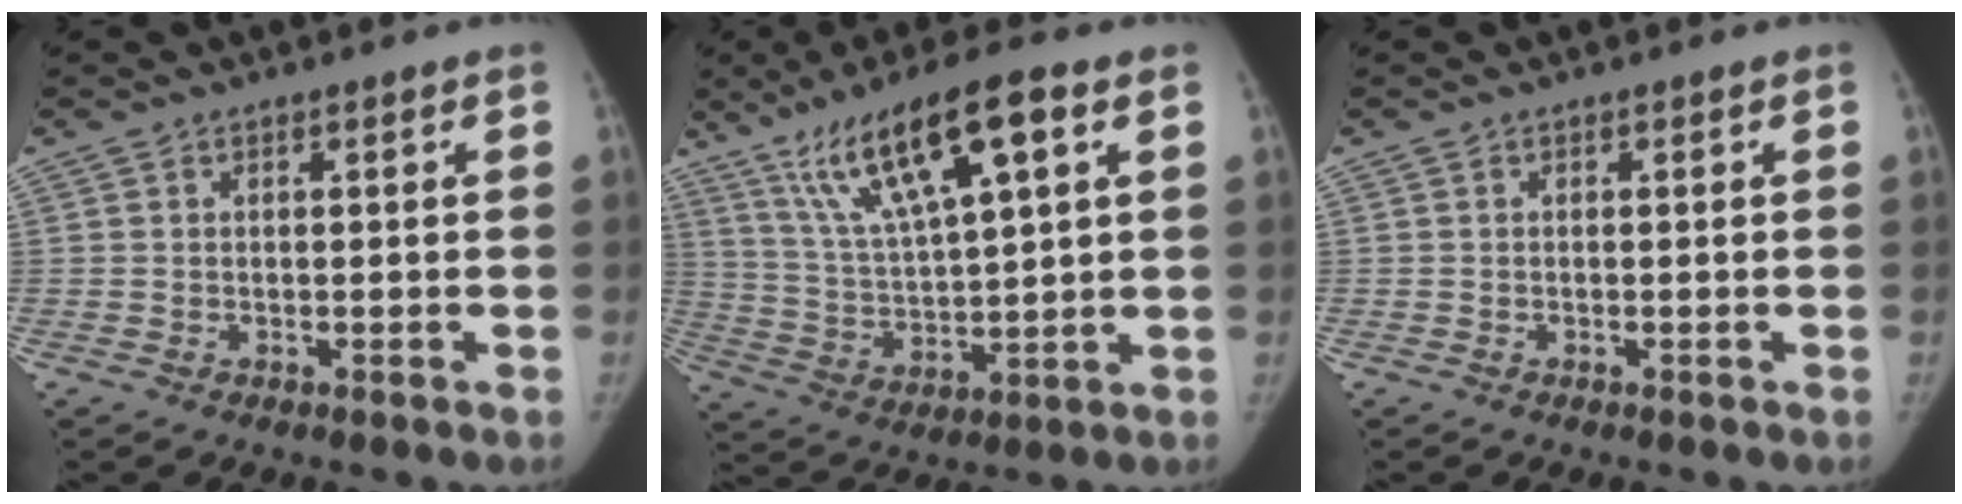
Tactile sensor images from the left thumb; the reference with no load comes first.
{"total": 16.2, "force": [8.4, 3.9, 13.3], "torque": [-0.233, -0.016, 0.160]}
{"total": 0.0}